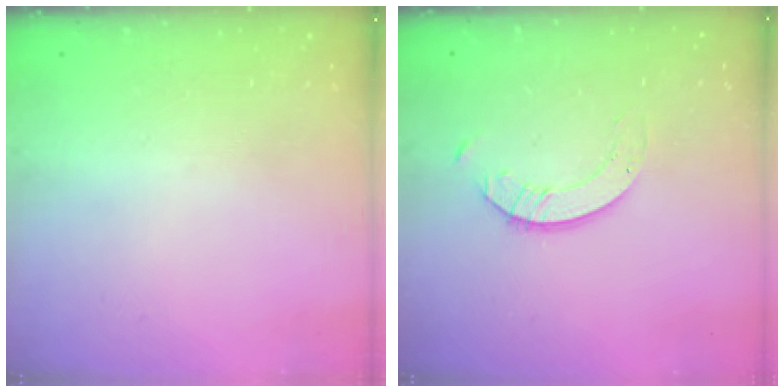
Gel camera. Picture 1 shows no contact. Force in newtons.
{"total": 2.3, "press": 2.3, "slide": 0.2}